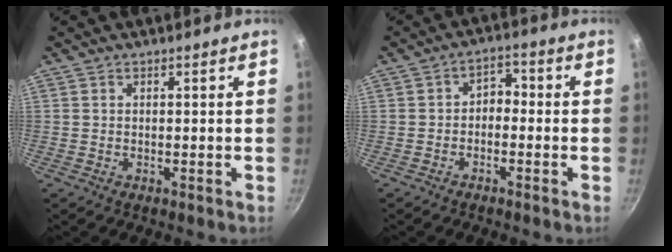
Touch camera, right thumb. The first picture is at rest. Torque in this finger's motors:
{"motor_torque": [-0.11, 0.13, 0.41, -0.05, 0.01]}